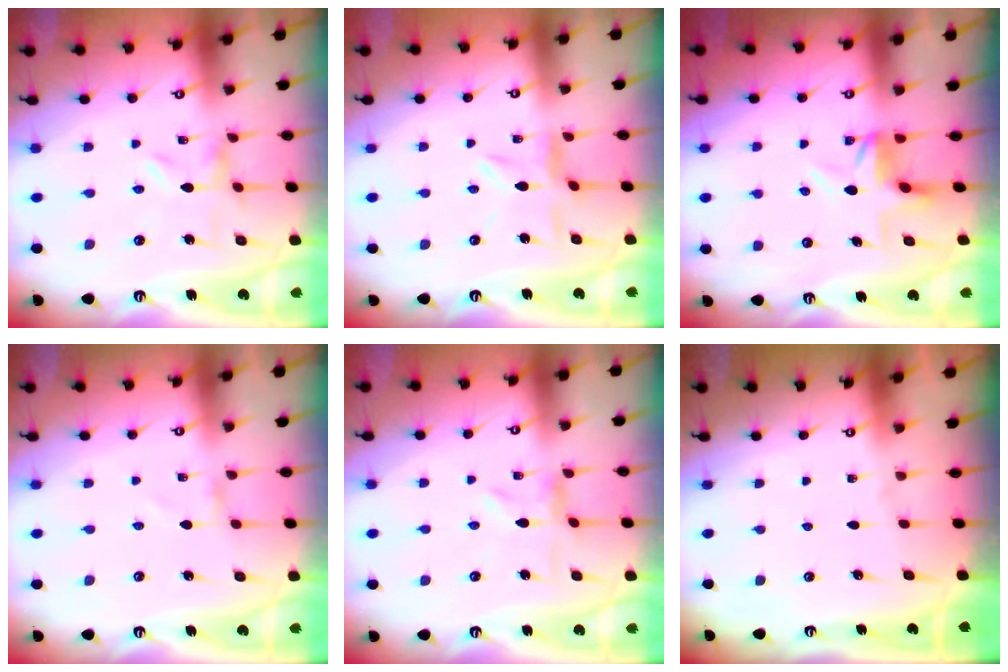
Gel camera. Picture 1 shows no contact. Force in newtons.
{"total": 3.7, "press": 3.7, "slide": 0.4}
{"total": 3.9, "press": 3.9, "slide": 0.4}
{"total": 0.0}
{"total": 1.6, "press": 1.6, "slide": 0.2}
{"total": 0.0}